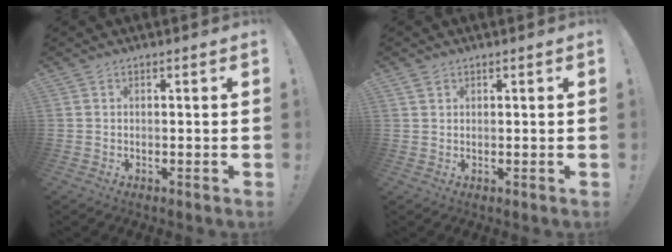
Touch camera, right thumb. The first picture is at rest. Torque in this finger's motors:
{"motor_torque": [-0.21, -0.26, -0.03, 0.30, 0.00]}